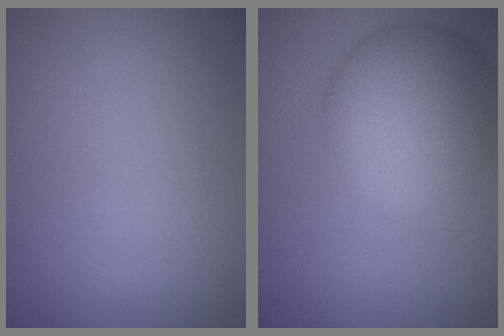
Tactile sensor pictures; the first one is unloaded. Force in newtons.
{"total": 9.5, "press": 9.4, "slide": 0.7}